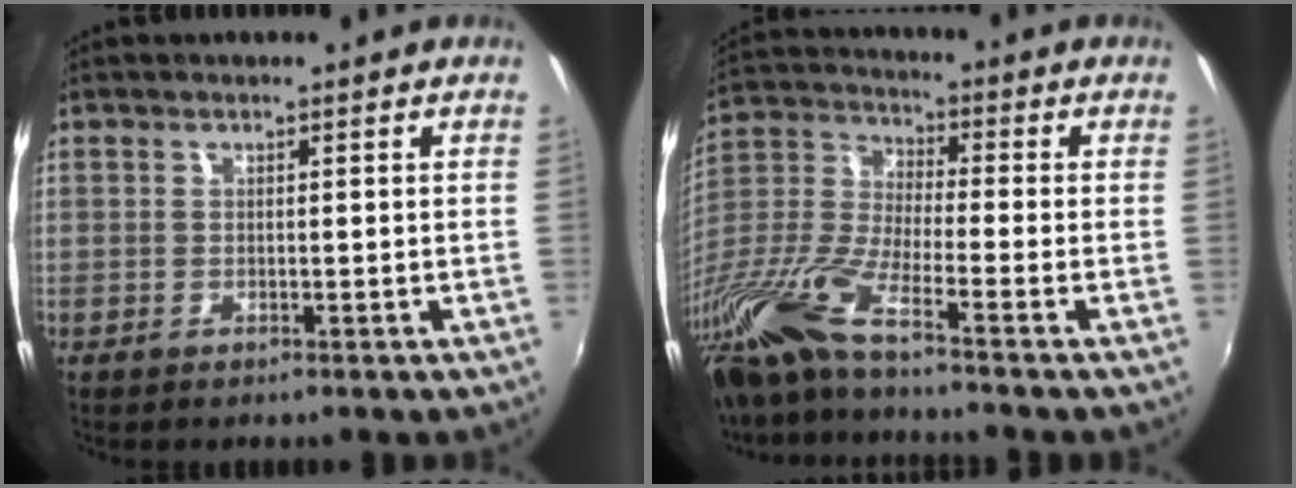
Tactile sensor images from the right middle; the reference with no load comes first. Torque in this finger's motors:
{"motor_torque": [1.18, -0.96, 0.77, 0.21]}